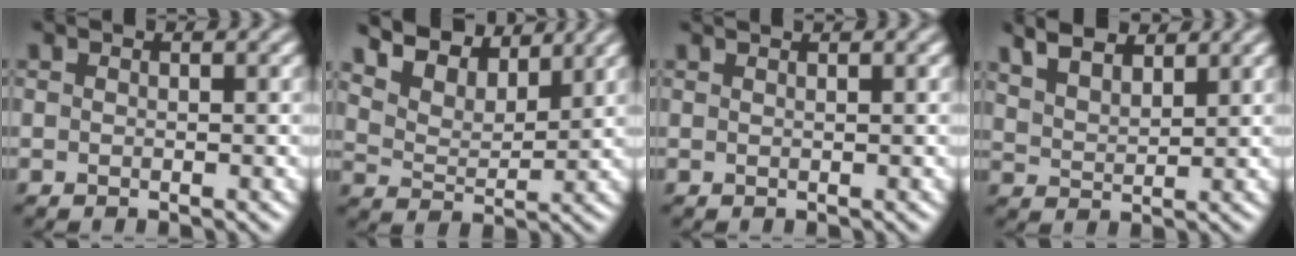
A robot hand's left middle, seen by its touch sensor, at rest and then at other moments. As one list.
[{"total": 8.0, "force": [7.0, 2.7, 2.8], "torque": [-0.074, 0.002, 0.119]}, {"total": 1.5, "force": [1.1, 0.6, 0.8], "torque": [0.001, -0.002, -0.001]}, {"total": 5.1, "force": [4.3, 1.7, 2.0], "torque": [-0.042, 0.023, 0.060]}]